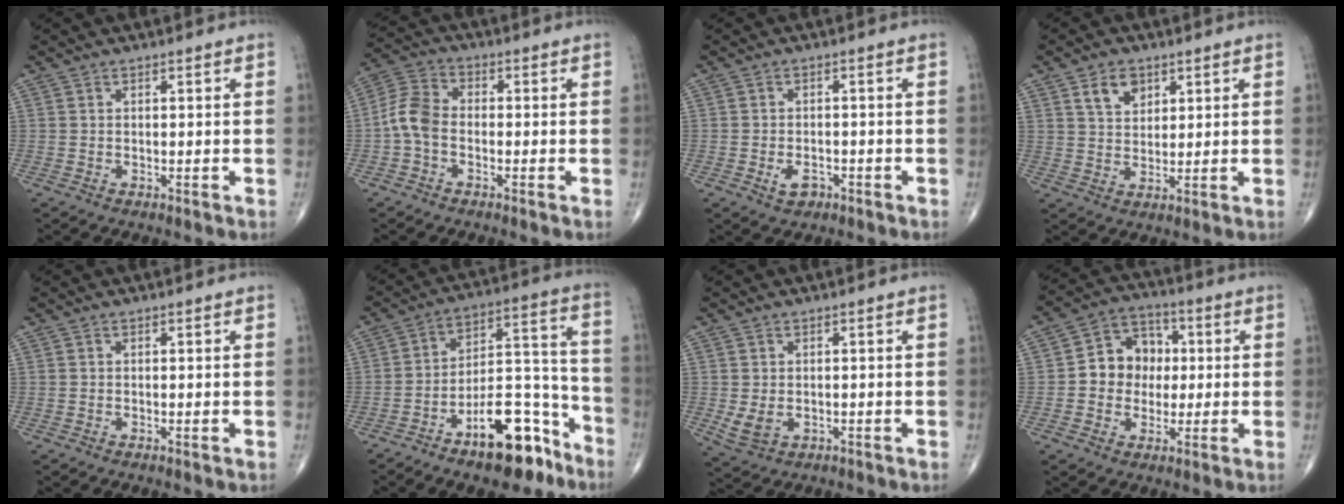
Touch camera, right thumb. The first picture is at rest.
{"total": 6.6, "force": [-1.4, 4.3, 4.8], "torque": [-0.096, 0.022, -0.042]}
{"total": 3.2, "force": [-1.5, 2.0, 1.9], "torque": [-0.026, 0.007, -0.022]}
{"total": 5.8, "force": [3.1, 3.9, 3.1], "torque": [-0.034, -0.018, 0.056]}
{"total": 0.0}
{"total": 17.3, "force": [-10.8, 7.2, 11.5], "torque": [-0.138, 0.097, -0.172]}
{"total": 3.7, "force": [-0.4, 2.6, 2.5], "torque": [-0.048, -0.006, 0.001]}
{"total": 10.1, "force": [0.3, 8.6, 5.3], "torque": [-0.042, 0.023, -0.006]}